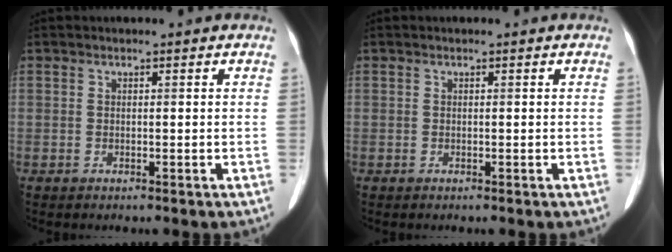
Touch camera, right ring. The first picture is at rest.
{"total": 0.0}